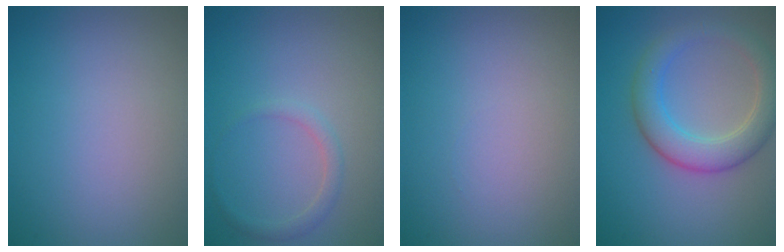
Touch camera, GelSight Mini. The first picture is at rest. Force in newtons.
{"total": 1.3, "press": 1.3, "slide": 0.1}
{"total": 0.0}
{"total": 4.8, "press": 4.7, "slide": 0.3}